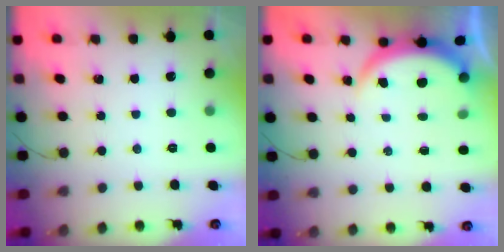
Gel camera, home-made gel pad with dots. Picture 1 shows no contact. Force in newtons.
{"total": 3.9, "press": 3.9, "slide": 0.2}